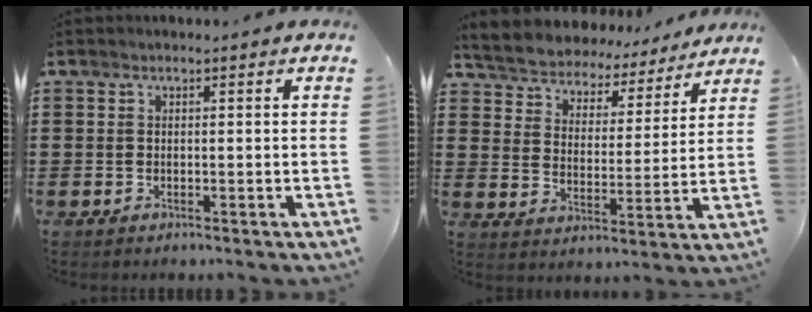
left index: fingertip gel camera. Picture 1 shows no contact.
{"total": 5.2, "force": [5.1, 0.6, -0.4], "torque": [-0.023, -0.041, 0.086]}